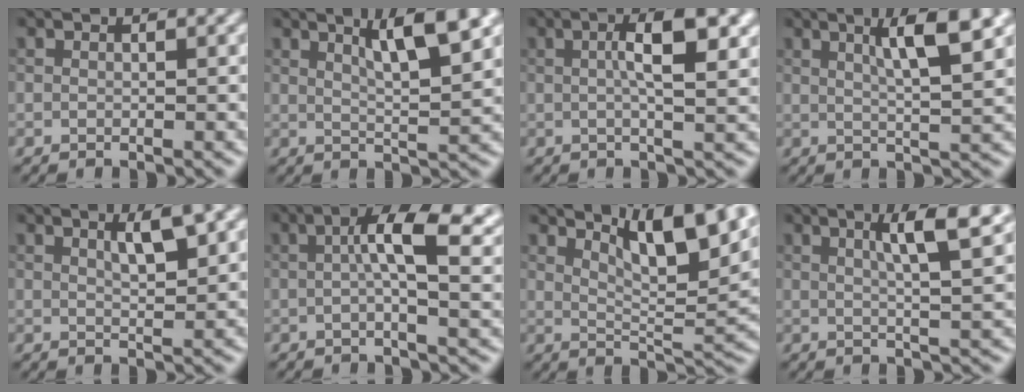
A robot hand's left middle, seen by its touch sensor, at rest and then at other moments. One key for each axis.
{"total": 5.8, "fx": 2.9, "fy": 1.0, "fz": 4.8, "tx": -0.070, "ty": 0.004, "tz": 0.049}
{"total": 6.0, "fx": 1.2, "fy": 1.6, "fz": 5.6, "tx": -0.076, "ty": 0.011, "tz": 0.015}
{"total": 5.8, "fx": 2.4, "fy": 1.1, "fz": 5.2, "tx": -0.073, "ty": 0.005, "tz": 0.036}
{"total": 3.2, "fx": 1.6, "fy": 0.6, "fz": 2.7, "tx": -0.045, "ty": 0.002, "tz": 0.026}
{"total": 7.8, "fx": 1.4, "fy": 2.4, "fz": 7.3, "tx": -0.115, "ty": 0.013, "tz": 0.014}
{"total": 9.1, "fx": 5.4, "fy": 2.3, "fz": 6.9, "tx": -0.103, "ty": 0.008, "tz": 0.088}
{"total": 5.8, "fx": 2.4, "fy": 1.0, "fz": 5.2, "tx": -0.073, "ty": 0.005, "tz": 0.035}